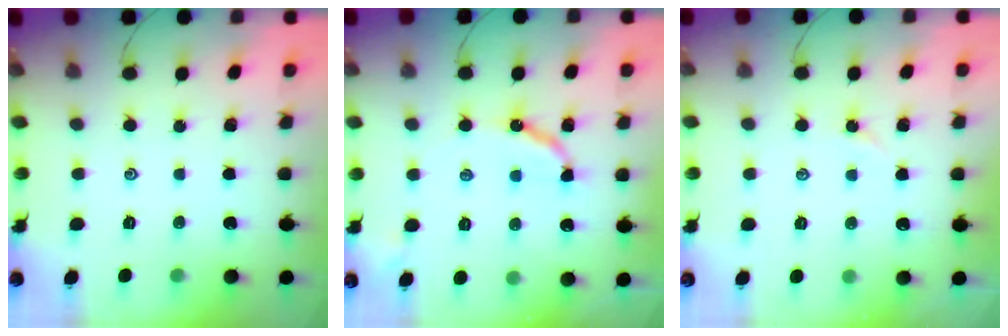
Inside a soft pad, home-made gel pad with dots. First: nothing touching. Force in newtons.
{"total": 9.9, "press": 9.9, "slide": 0.7}
{"total": 1.7, "press": 1.6, "slide": 0.4}